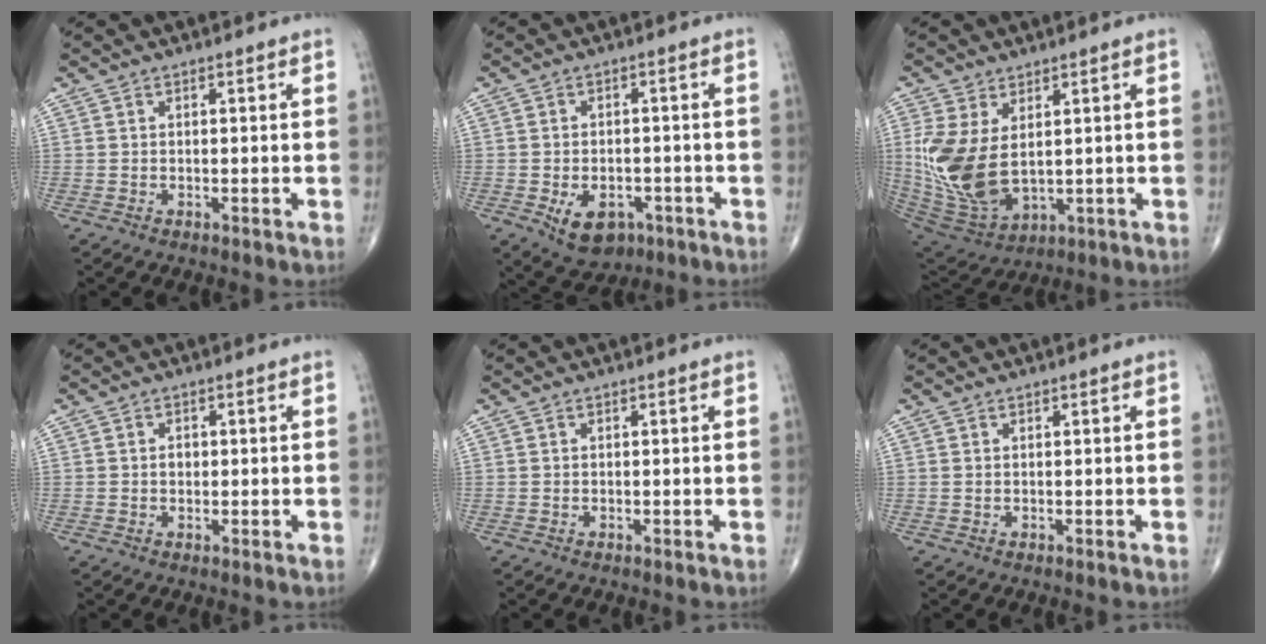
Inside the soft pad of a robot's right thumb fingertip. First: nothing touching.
{"total": 8.0, "force": [-3.4, 5.4, 4.9], "torque": [-0.063, 0.013, -0.039]}
{"total": 15.0, "force": [1.7, 8.8, 12.0], "torque": [-0.260, -0.021, 0.056]}
{"total": 1.4, "force": [0.0, 1.2, 0.8], "torque": [-0.009, 0.002, 0.000]}
{"total": 0.0}
{"total": 0.0}